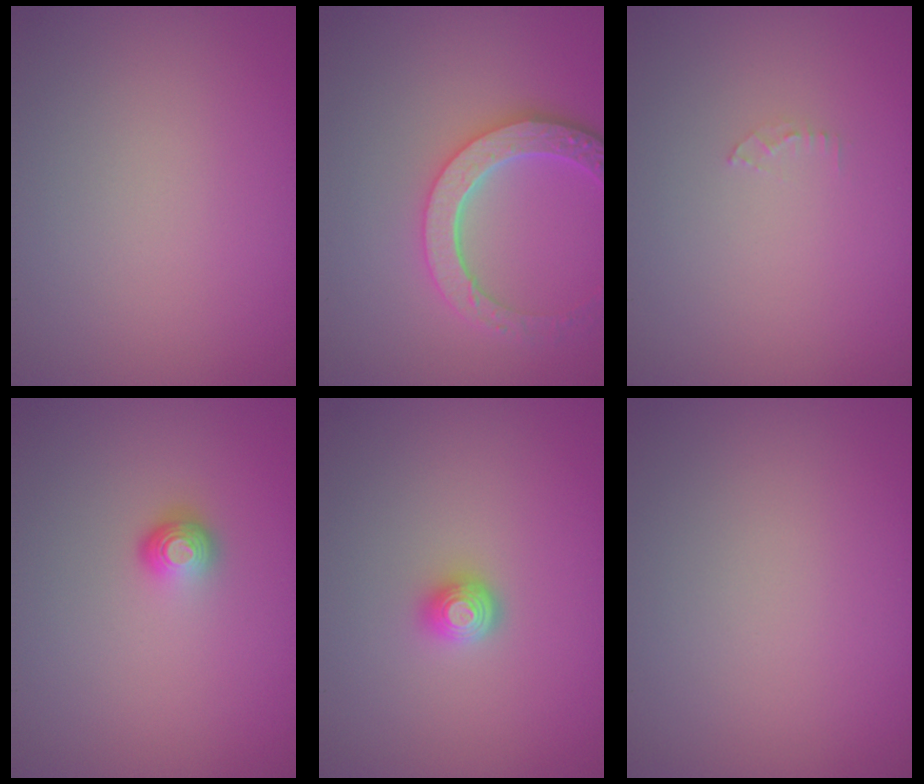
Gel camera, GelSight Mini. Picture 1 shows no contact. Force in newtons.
{"total": 5.2, "press": 4.2, "slide": 2.9}
{"total": 0.7, "press": 0.7, "slide": 0.1}
{"total": 1.7, "press": 1.2, "slide": 1.3}
{"total": 1.7, "press": 1.3, "slide": 1.1}
{"total": 0.0}